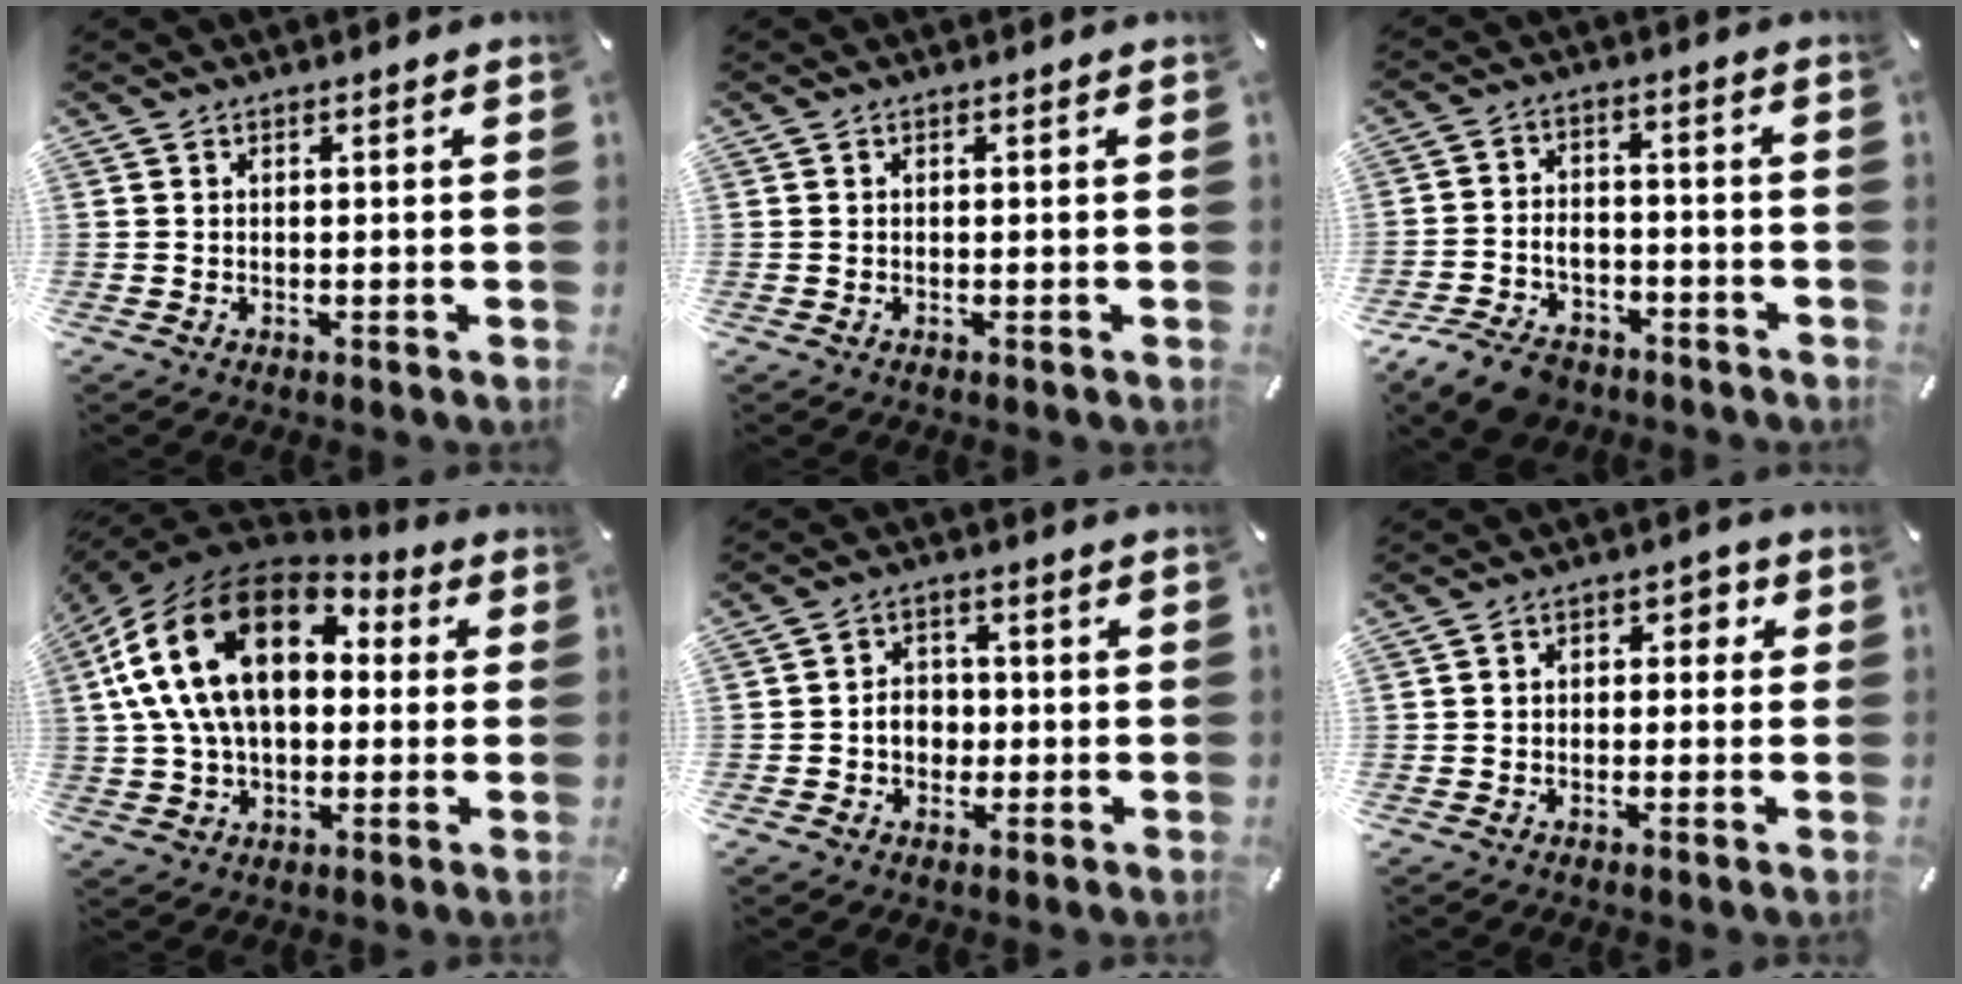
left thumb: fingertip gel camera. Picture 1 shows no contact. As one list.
[{"total": 0.0}, {"total": 8.0, "force": [-5.5, 5.0, 2.7], "torque": [-0.051, 0.037, -0.101]}, {"total": 22.7, "force": [5.3, 14.8, 16.4], "torque": [-0.332, 0.000, 0.080]}, {"total": 5.4, "force": [-1.0, 4.7, 2.6], "torque": [-0.033, 0.007, -0.019]}, {"total": 3.6, "force": [-1.2, 2.8, 1.8], "torque": [-0.027, 0.016, -0.028]}]